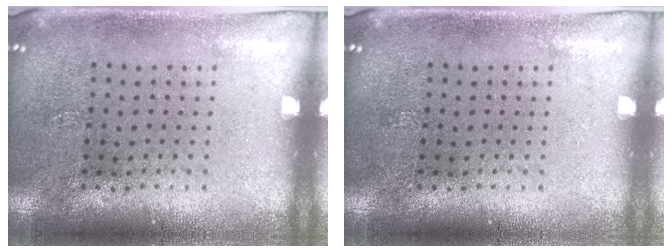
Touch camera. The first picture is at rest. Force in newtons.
{"total": 0.0}